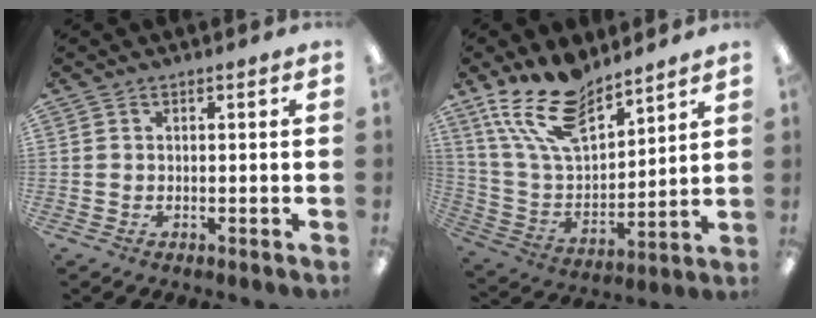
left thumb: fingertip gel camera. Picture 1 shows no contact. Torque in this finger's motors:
{"motor_torque": [0.75, 0.48, 1.43, -1.36, 0.17]}